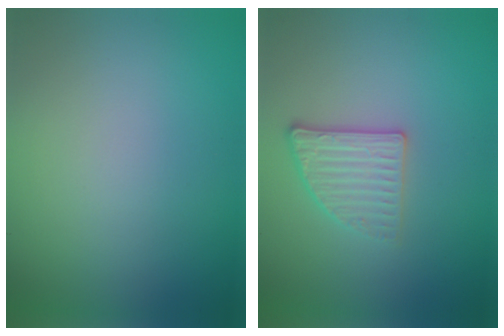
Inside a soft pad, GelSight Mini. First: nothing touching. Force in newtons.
{"total": 2.7, "press": 2.5, "slide": 1.0}